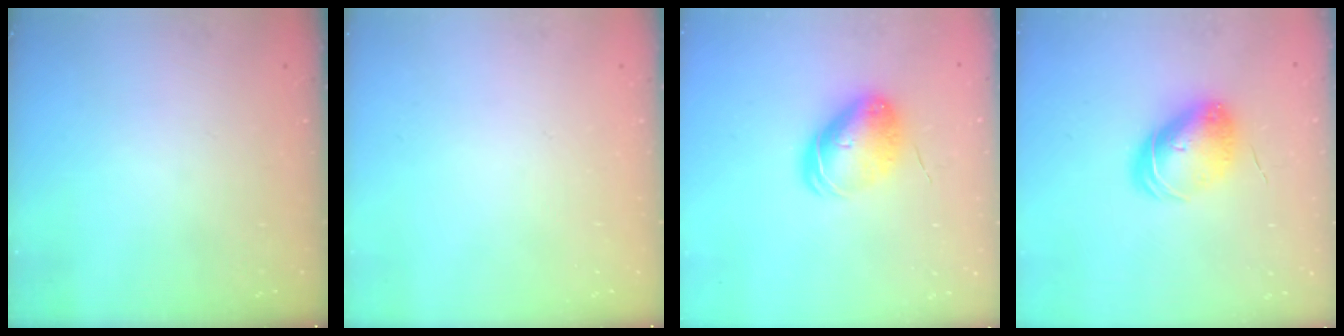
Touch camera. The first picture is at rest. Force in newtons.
{"total": 0.0}
{"total": 9.1, "press": 9.0, "slide": 1.1}
{"total": 10.3, "press": 10.3, "slide": 0.8}